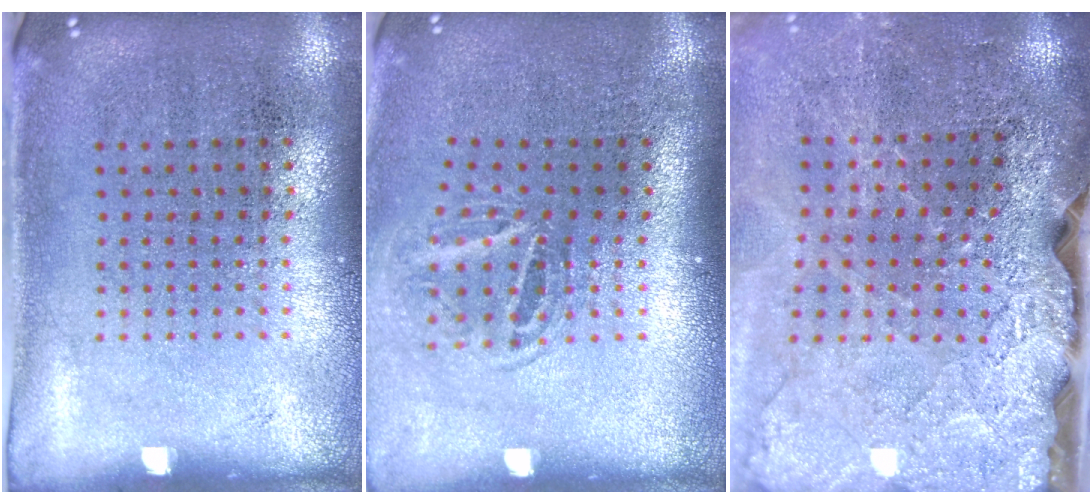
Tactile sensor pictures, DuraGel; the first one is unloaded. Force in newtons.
{"total": 1.7, "press": 1.1, "slide": 1.3}
{"total": 4.0, "press": 3.4, "slide": 2.1}